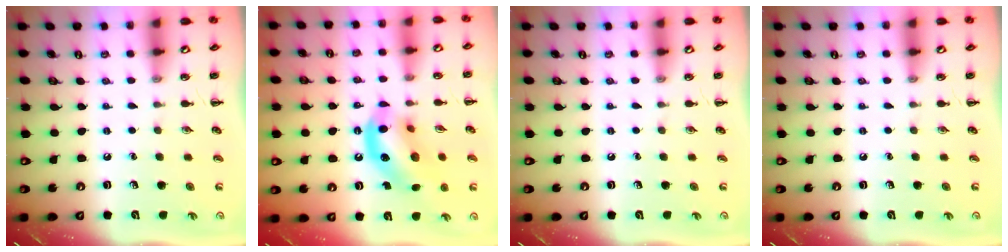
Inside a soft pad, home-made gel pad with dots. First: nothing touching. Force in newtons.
{"total": 14.8, "press": 14.4, "slide": 3.4}
{"total": 0.0}
{"total": 0.0}